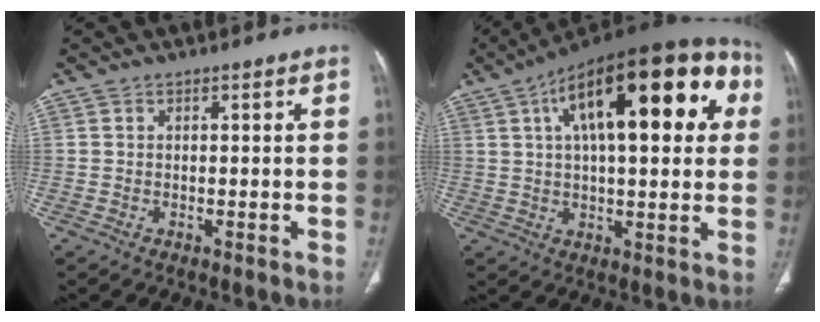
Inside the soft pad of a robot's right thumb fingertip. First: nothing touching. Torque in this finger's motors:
{"motor_torque": [-0.08, 4.38, 2.04, 0.73, 0.23]}